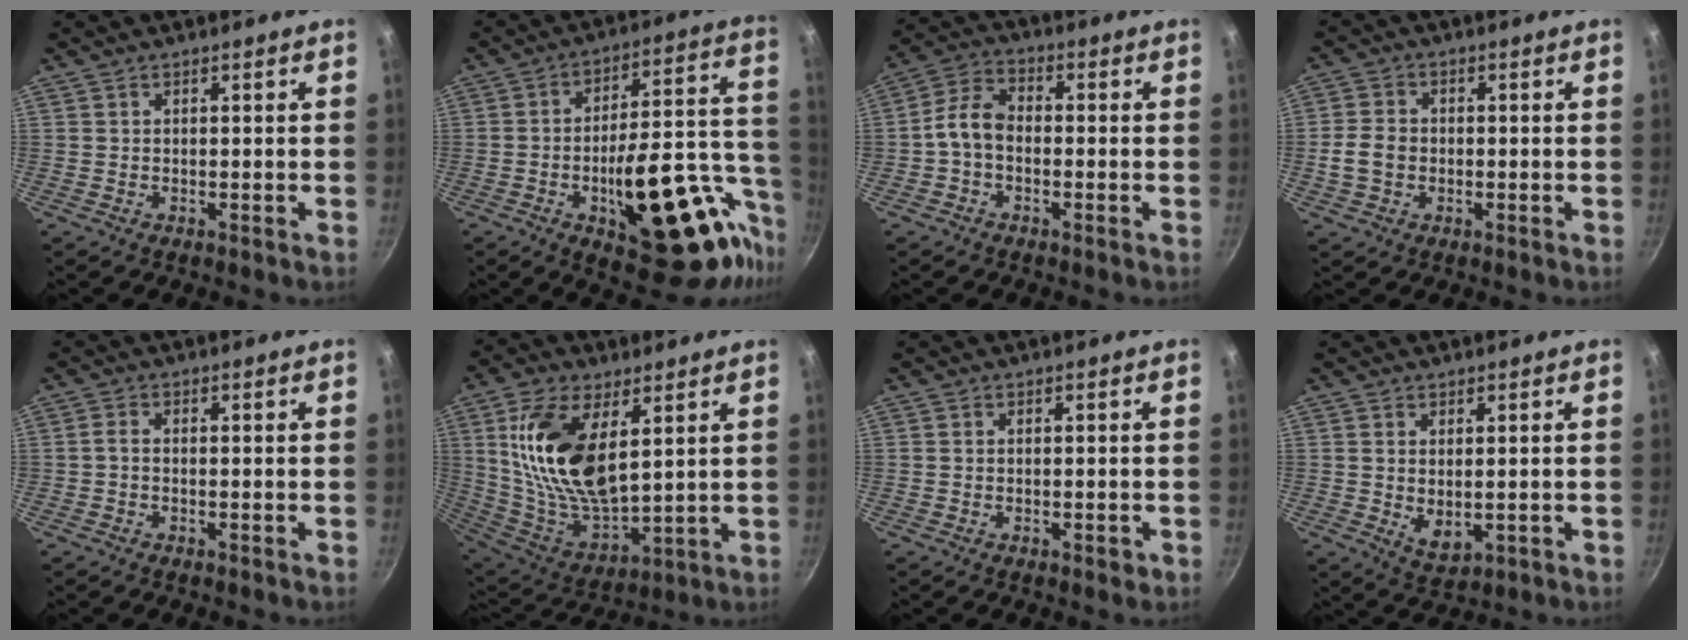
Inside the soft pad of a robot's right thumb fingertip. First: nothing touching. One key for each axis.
{"total": 26.7, "fx": -9.2, "fy": 11.4, "fz": 22.4, "tx": -0.254, "ty": 0.043, "tz": -0.122}
{"total": 6.4, "fx": -1.2, "fy": 4.3, "fz": 4.7, "tx": -0.087, "ty": 0.029, "tz": -0.037}
{"total": 5.4, "fx": -0.8, "fy": 4.3, "fz": 3.2, "tx": -0.052, "ty": 0.011, "tz": -0.020}
{"total": 1.4, "fx": -0.4, "fy": 0.6, "fz": 1.2, "tx": -0.034, "ty": 0.008, "tz": -0.012}
{"total": 19.7, "fx": 5.9, "fy": 9.9, "fz": 16.0, "tx": -0.297, "ty": -0.036, "tz": 0.125}
{"total": 1.4, "fx": -0.5, "fy": 0.7, "fz": 1.0, "tx": -0.013, "ty": 0.001, "tz": -0.008}
{"total": 4.6, "fx": 0.2, "fy": 2.6, "fz": 3.8, "tx": -0.060, "ty": -0.015, "tz": 0.013}